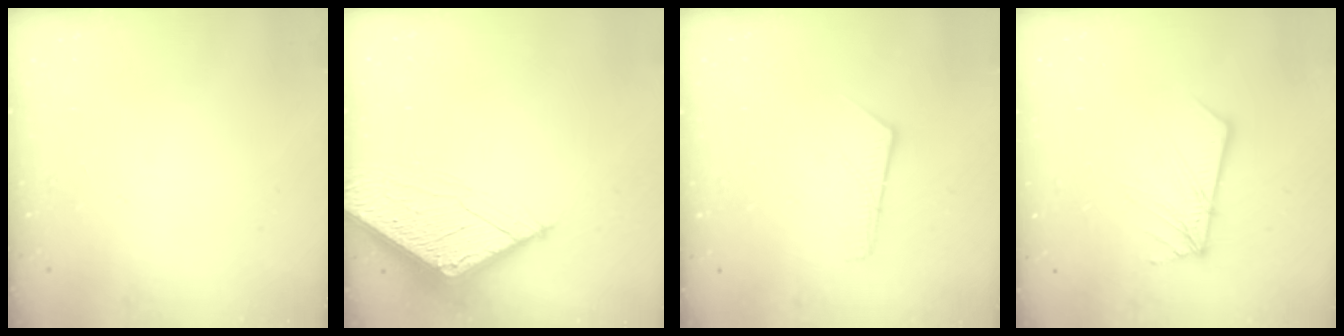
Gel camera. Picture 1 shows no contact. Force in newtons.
{"total": 6.6, "press": 6.6, "slide": 0.7}
{"total": 5.7, "press": 5.7, "slide": 0.5}
{"total": 9.3, "press": 9.2, "slide": 1.3}